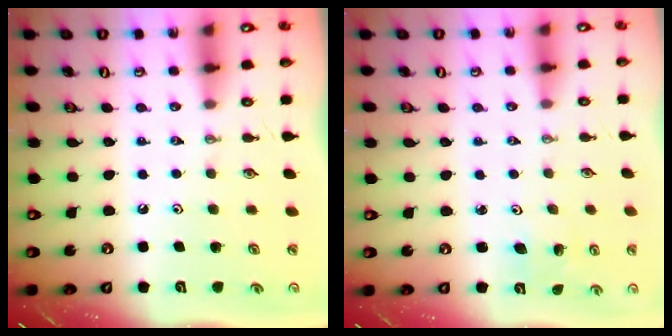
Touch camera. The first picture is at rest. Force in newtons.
{"total": 3.5, "press": 3.5, "slide": 0.3}